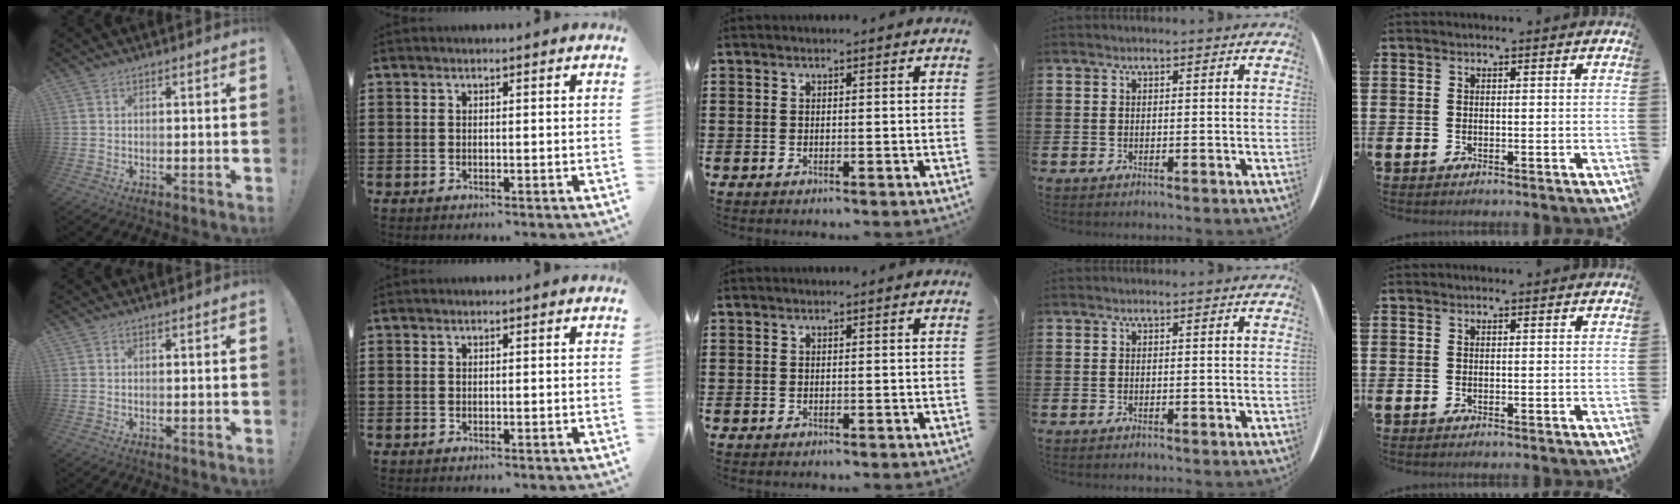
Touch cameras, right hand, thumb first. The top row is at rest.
{}